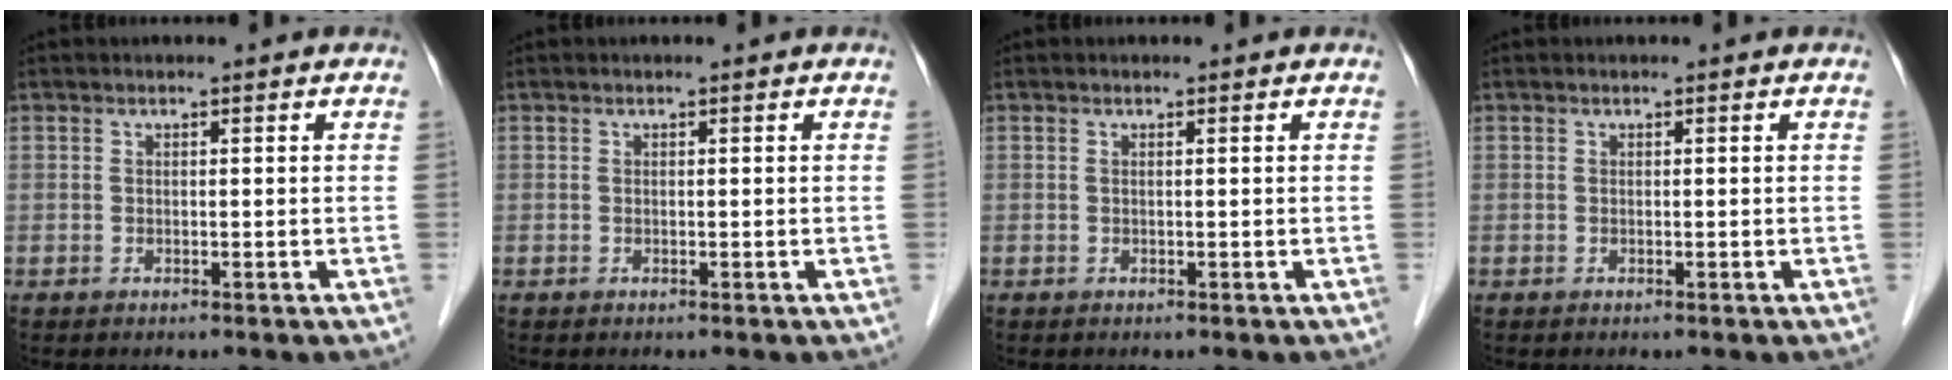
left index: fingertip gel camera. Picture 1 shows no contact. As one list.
[{"total": 0.0}, {"total": 0.0}, {"total": 0.0}]